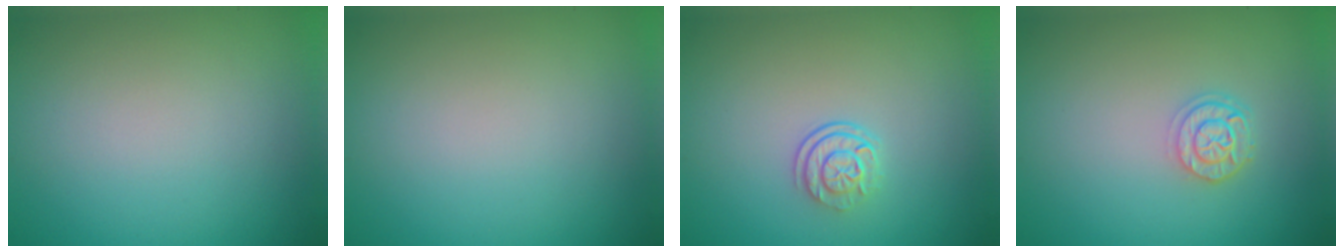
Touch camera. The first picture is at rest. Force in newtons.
{"total": 0.0}
{"total": 2.4, "press": 1.7, "slide": 1.6}
{"total": 2.4, "press": 2.0, "slide": 1.3}